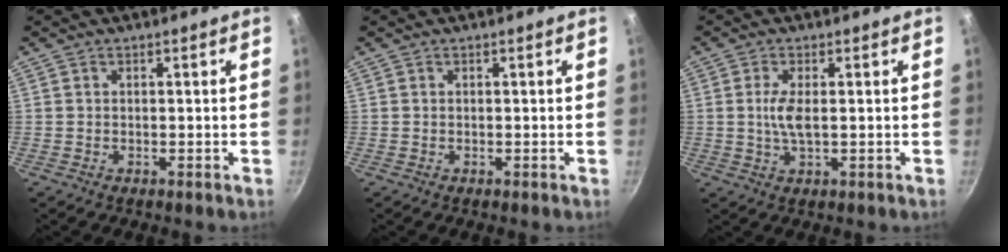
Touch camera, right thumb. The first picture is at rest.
{"total": 0.0}
{"total": 4.2, "force": [0.3, 1.5, 4.0], "torque": [-0.090, -0.001, 0.005]}